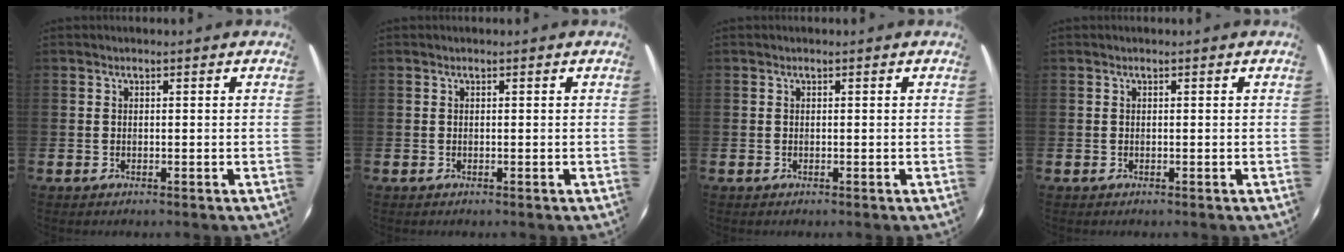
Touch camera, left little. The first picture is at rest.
{"total": 0.0}
{"total": 0.0}
{"total": 0.0}